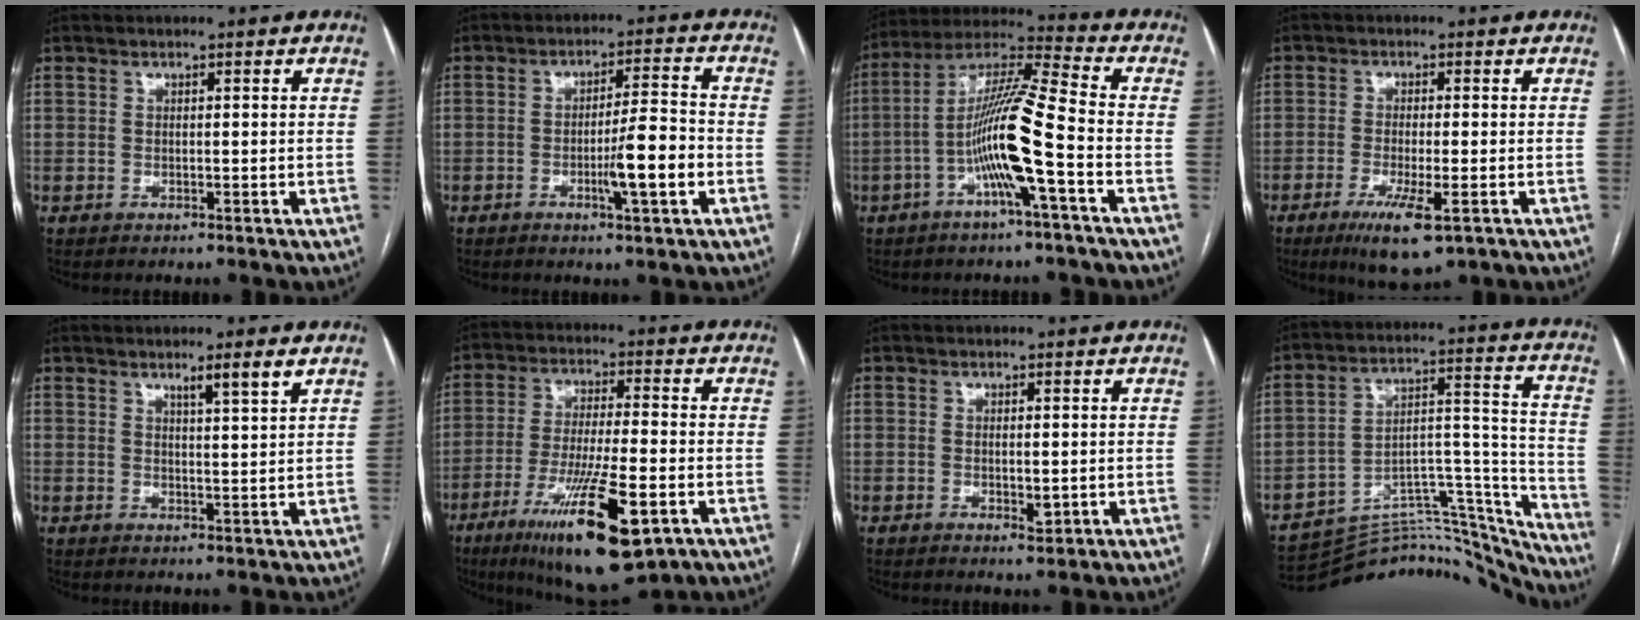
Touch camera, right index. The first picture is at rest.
{"total": 6.3, "force": [-2.0, 0.3, 5.9], "torque": [-0.097, 0.001, -0.028]}
{"total": 13.1, "force": [-3.9, -0.3, 12.5], "torque": [-0.244, 0.014, -0.076]}
{"total": 7.5, "force": [-3.8, 1.3, 6.3], "torque": [-0.113, -0.020, -0.059]}
{"total": 3.3, "force": [2.2, -0.6, 2.4], "torque": [-0.040, -0.007, 0.039]}
{"total": 16.9, "force": [-7.9, 2.7, 14.7], "torque": [-0.260, -0.036, -0.125]}
{"total": 1.7, "force": [-0.1, 0.6, 1.6], "torque": [-0.028, -0.005, 0.006]}
{"total": 26.7, "force": [-25.6, 5.4, 5.5], "torque": [-0.040, 0.050, -0.353]}